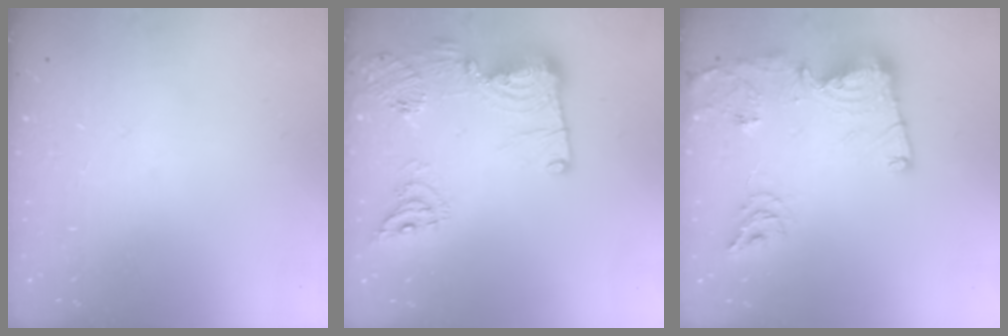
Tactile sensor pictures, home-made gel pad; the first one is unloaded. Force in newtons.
{"total": 19.1, "press": 18.3, "slide": 5.5}
{"total": 16.5, "press": 16.5, "slide": 1.7}